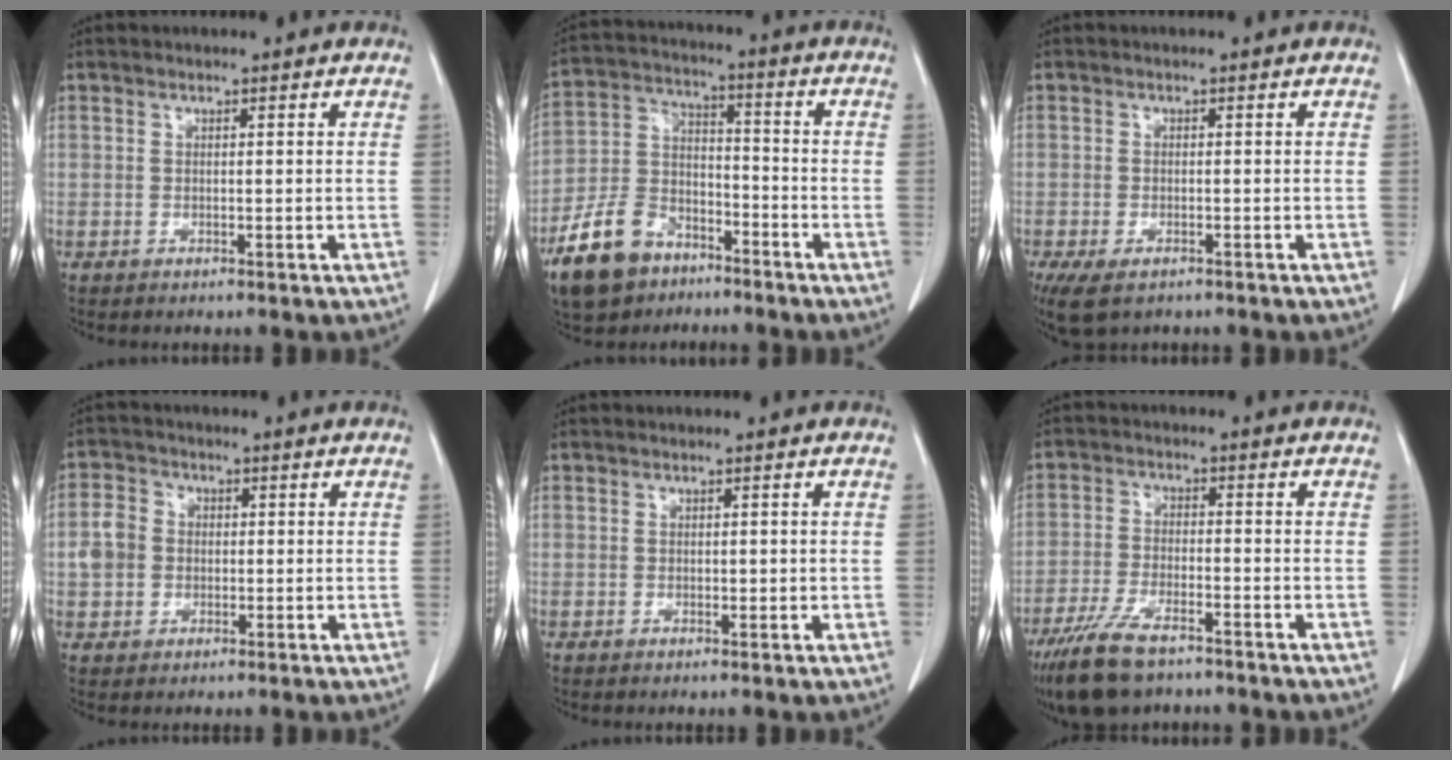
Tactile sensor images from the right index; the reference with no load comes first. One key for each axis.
{"total": 12.3, "fx": -8.1, "fy": 7.4, "fz": 5.7, "tx": -0.138, "ty": 0.006, "tz": -0.148}
{"total": 5.7, "fx": -3.8, "fy": 2.8, "fz": 3.3, "tx": -0.063, "ty": -0.012, "tz": -0.057}
{"total": 4.9, "fx": -0.2, "fy": 4.3, "fz": 2.2, "tx": -0.059, "ty": 0.019, "tz": -0.003}
{"total": 0.8, "fx": 0.0, "fy": 0.6, "fz": 0.6, "tx": -0.003, "ty": 0.000, "tz": 0.001}
{"total": 9.9, "fx": -7.2, "fy": 3.0, "fz": 6.1, "tx": -0.122, "ty": -0.020, "tz": -0.125}